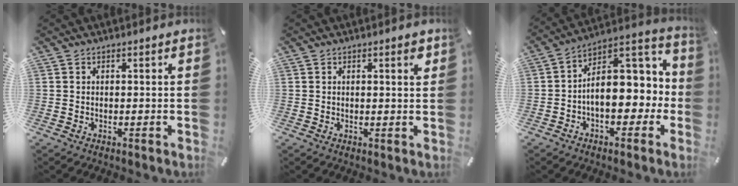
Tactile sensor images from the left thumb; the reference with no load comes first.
{"total": 1.8, "force": [1.0, 0.3, 1.5], "torque": [-0.023, 0.000, 0.014]}
{"total": 14.4, "force": [0.4, 9.9, 10.5], "torque": [-0.119, -0.017, 0.010]}